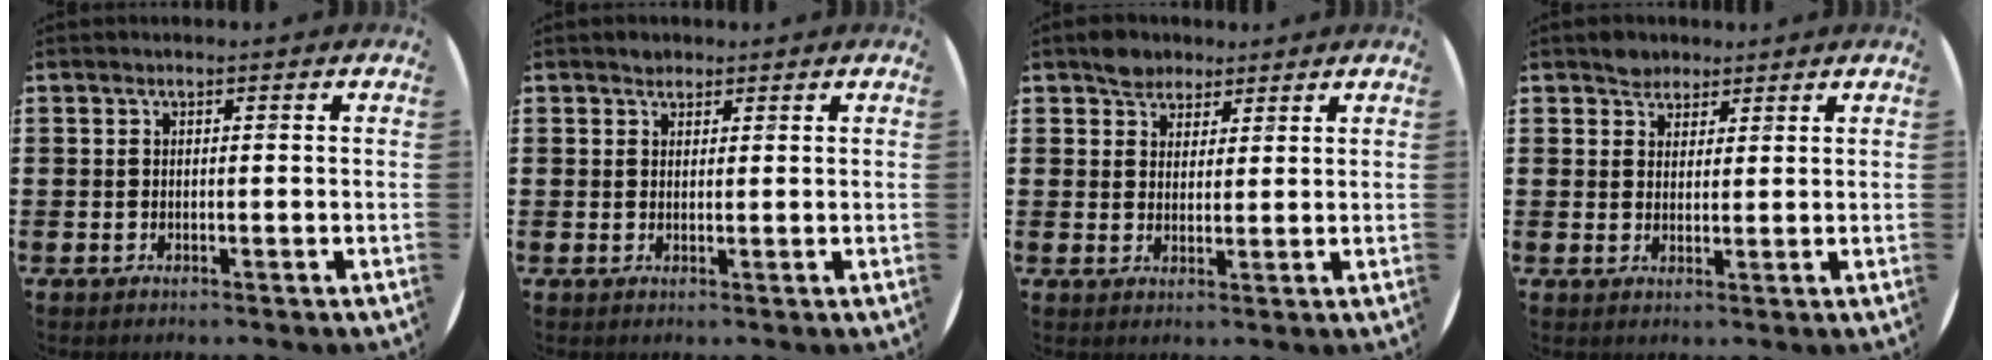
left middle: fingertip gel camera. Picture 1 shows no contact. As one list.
[{"total": 1.2, "force": [1.1, 0.6, 0.1], "torque": [0.005, 0.000, 0.020]}, {"total": 3.3, "force": [2.8, 1.7, 0.1], "torque": [0.000, 0.005, 0.054]}, {"total": 2.9, "force": [2.5, 1.4, 0.1], "torque": [0.001, 0.003, 0.048]}]